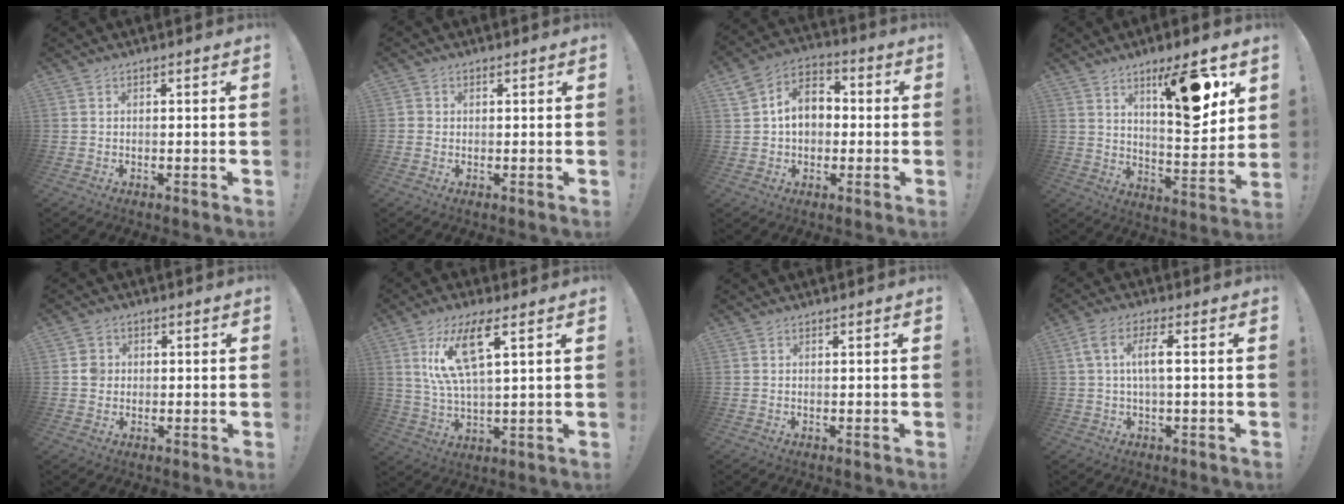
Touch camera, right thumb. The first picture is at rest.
{"total": 1.3, "force": [0.1, 1.3, 0.2], "torque": [-0.001, 0.000, 0.002]}
{"total": 11.6, "force": [1.0, 9.2, 7.0], "torque": [-0.100, 0.013, 0.027]}
{"total": 16.2, "force": [9.0, 4.4, 12.8], "torque": [-0.179, -0.048, 0.137]}
{"total": 3.5, "force": [0.0, 3.3, 1.0], "torque": [-0.004, 0.003, -0.002]}
{"total": 13.2, "force": [6.3, 3.9, 10.9], "torque": [-0.214, -0.009, 0.106]}
{"total": 0.0}
{"total": 6.8, "force": [0.6, 1.8, 6.5], "torque": [-0.119, 0.005, 0.008]}